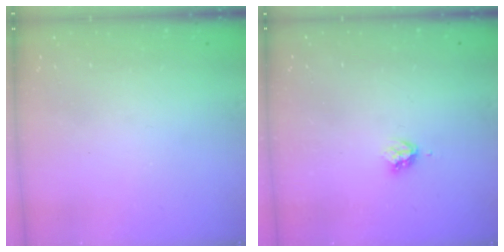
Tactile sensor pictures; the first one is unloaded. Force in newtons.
{"total": 3.2, "press": 3.1, "slide": 0.5}